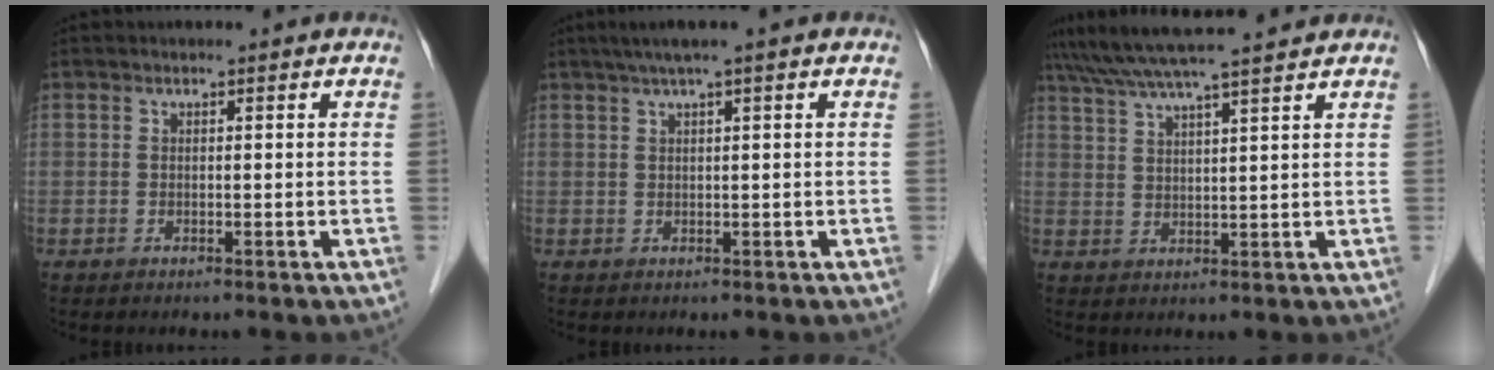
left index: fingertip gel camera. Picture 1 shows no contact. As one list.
[{"total": 3.7, "force": [2.4, -0.6, 2.7], "torque": [-0.052, 0.019, 0.045]}, {"total": 11.6, "force": [10.3, -0.9, 5.4], "torque": [-0.100, 0.030, 0.154]}]